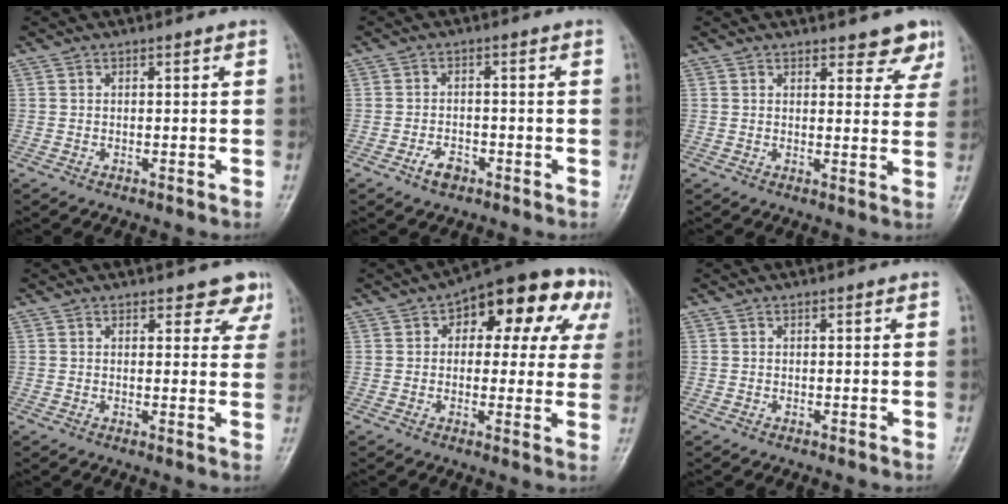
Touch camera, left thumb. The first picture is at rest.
{"total": 3.2, "force": [-2.1, 1.7, 1.6], "torque": [-0.028, 0.013, -0.035]}
{"total": 5.3, "force": [4.2, 2.3, 2.2], "torque": [0.008, -0.025, 0.043]}
{"total": 4.4, "force": [3.4, 2.3, 1.5], "torque": [0.018, -0.018, 0.030]}
{"total": 16.8, "force": [5.7, 9.3, 12.8], "torque": [-0.097, 0.024, 0.062]}
{"total": 0.0}